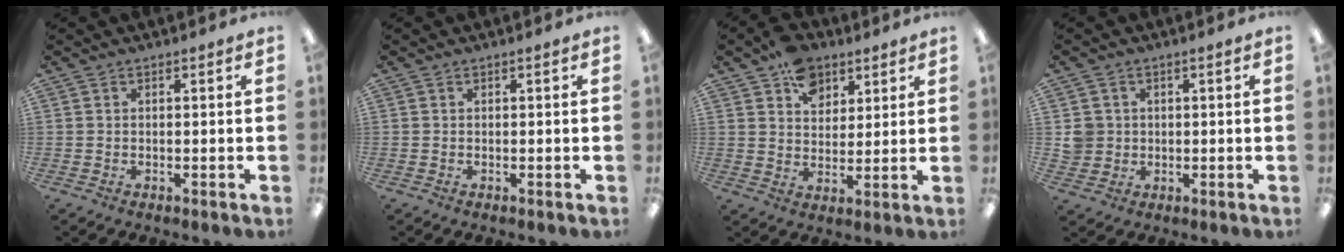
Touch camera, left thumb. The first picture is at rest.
{"total": 0.0}
{"total": 9.7, "force": [5.9, 6.6, 3.8], "torque": [-0.051, -0.027, 0.108]}
{"total": 4.2, "force": [0.5, 4.1, 0.7], "torque": [-0.015, 0.007, 0.009]}